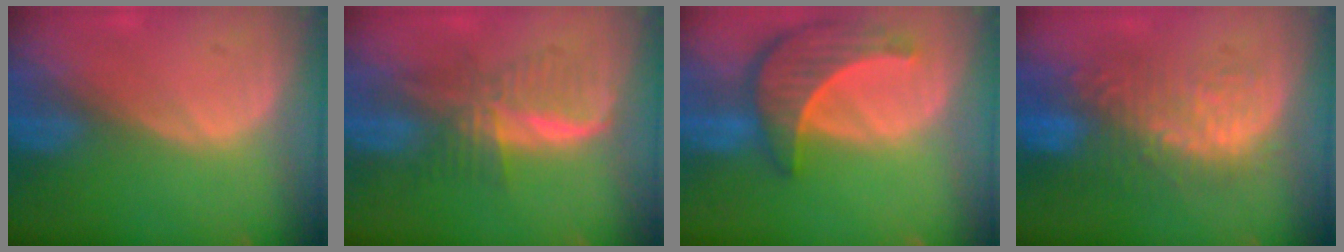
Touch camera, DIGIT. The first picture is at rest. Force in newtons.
{"total": 6.0, "press": 5.9, "slide": 0.7}
{"total": 8.7, "press": 8.0, "slide": 3.6}
{"total": 10.8, "press": 9.7, "slide": 4.9}